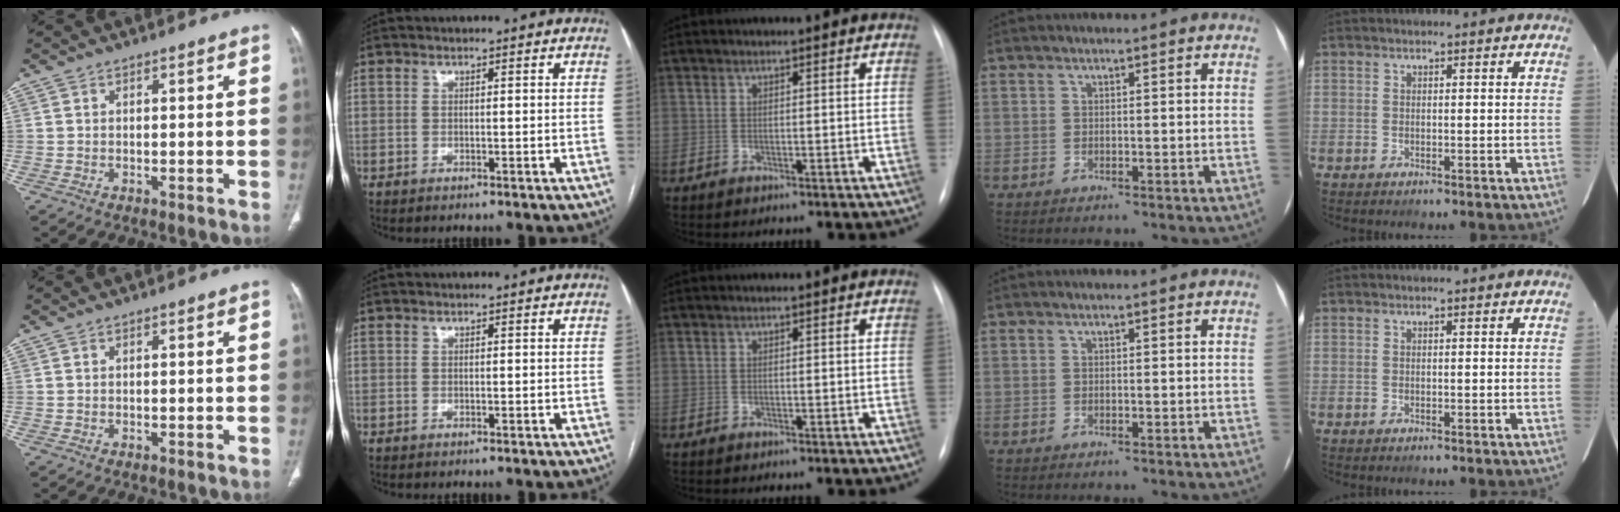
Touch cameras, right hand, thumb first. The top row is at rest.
{}